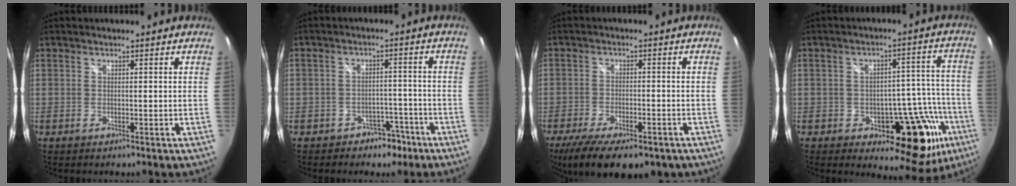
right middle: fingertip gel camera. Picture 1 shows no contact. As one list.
[{"total": 4.7, "force": [-3.2, 3.5, 0.6], "torque": [-0.008, 0.032, -0.032]}, {"total": 15.3, "force": [-10.3, 6.0, 9.6], "torque": [-0.197, -0.046, -0.152]}, {"total": 15.6, "force": [-6.8, 8.9, 10.9], "torque": [-0.120, 0.015, -0.076]}]